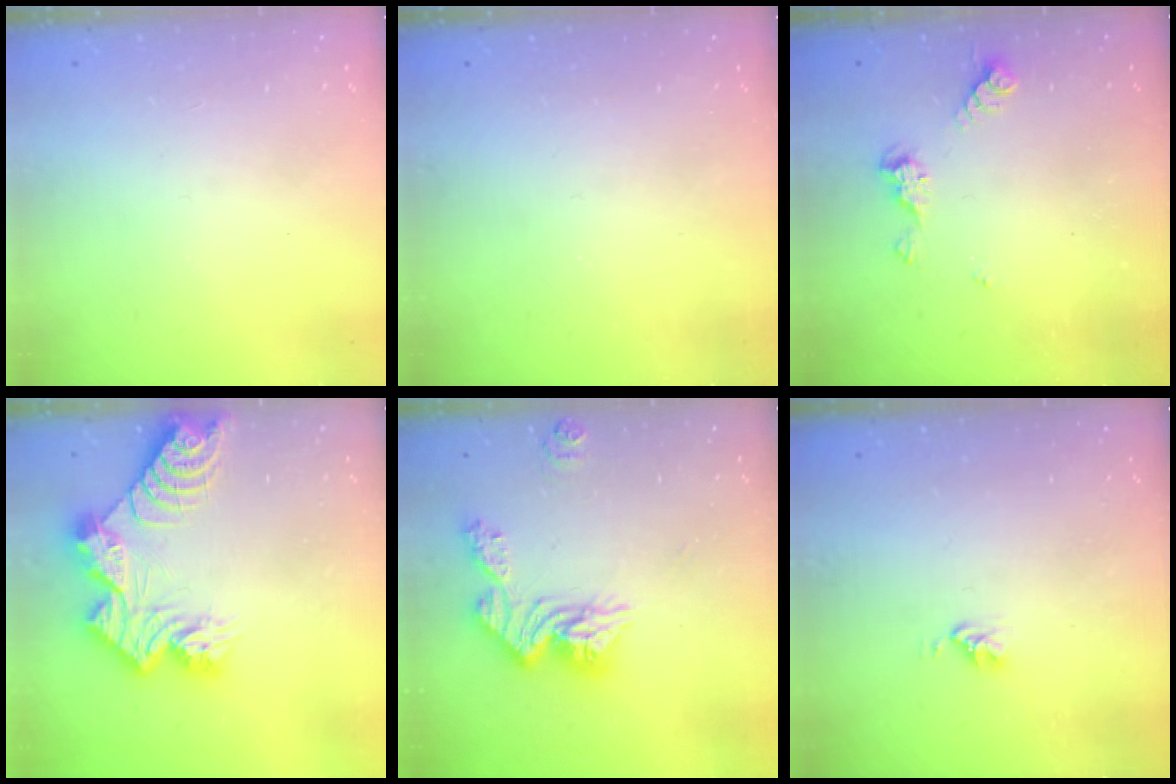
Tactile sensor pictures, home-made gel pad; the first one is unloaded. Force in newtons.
{"total": 0.0}
{"total": 6.3, "press": 6.3, "slide": 0.5}
{"total": 13.4, "press": 13.4, "slide": 1.1}
{"total": 13.4, "press": 13.3, "slide": 1.2}
{"total": 2.8, "press": 2.8, "slide": 0.4}